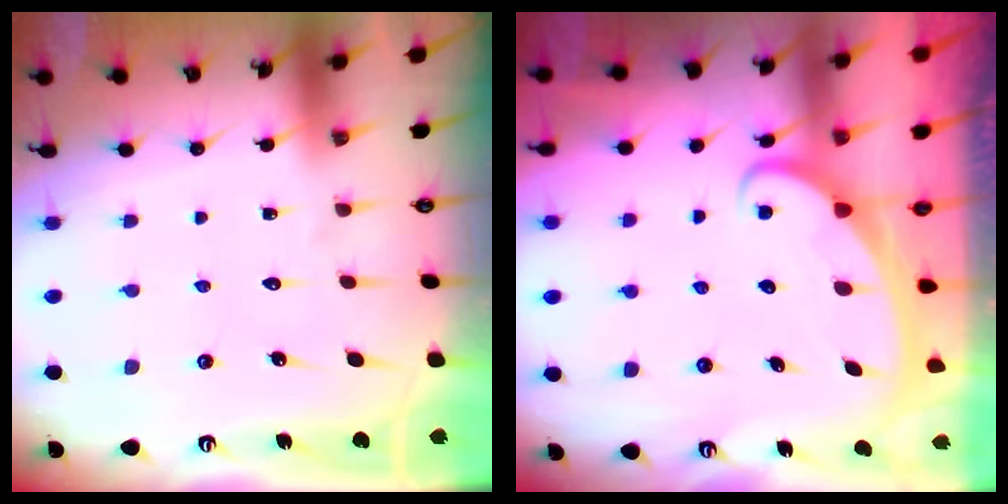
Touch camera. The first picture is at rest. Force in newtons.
{"total": 2.5, "press": 2.5, "slide": 0.3}